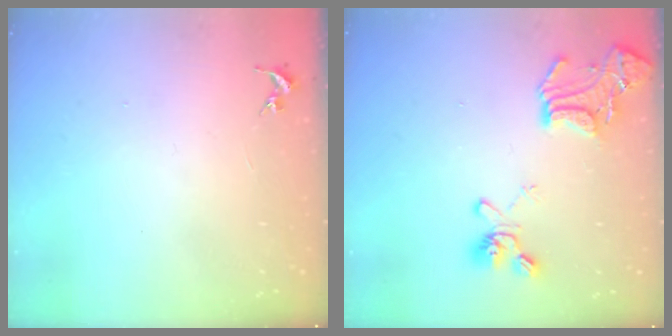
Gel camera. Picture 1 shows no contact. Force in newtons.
{"total": 18.0, "press": 17.9, "slide": 1.7}